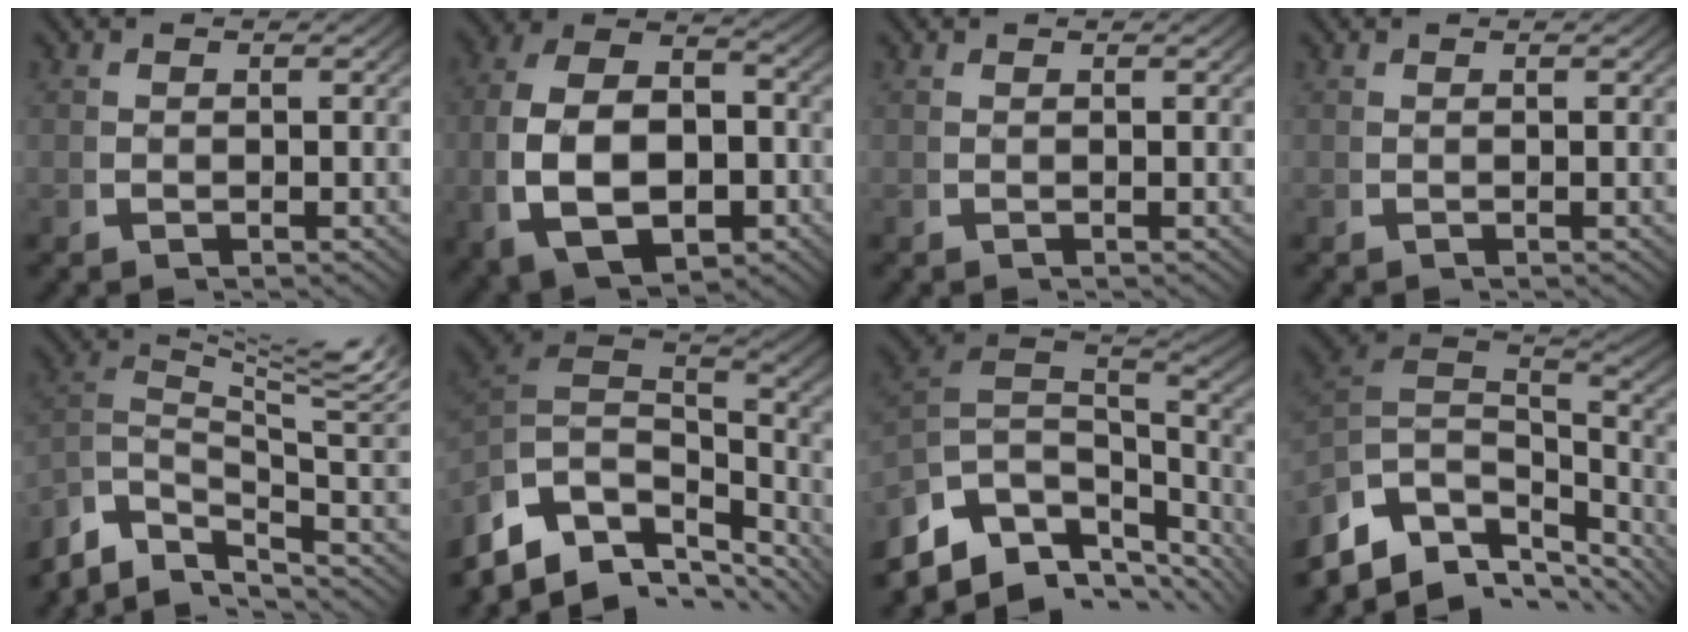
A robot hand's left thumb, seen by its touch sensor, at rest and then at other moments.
{"total": 12.8, "force": [-1.5, 8.5, 9.5], "torque": [-0.205, -0.049, 0.007]}
{"total": 0.6, "force": [0.1, -0.6, -0.1], "torque": [0.002, 0.003, 0.004]}
{"total": 0.0}
{"total": 7.5, "force": [0.5, 3.4, 6.7], "torque": [-0.120, -0.007, 0.003]}
{"total": 11.6, "force": [-2.5, 7.2, 8.7], "torque": [-0.186, -0.036, -0.005]}
{"total": 11.4, "force": [-3.4, 7.1, 8.3], "torque": [-0.201, -0.041, -0.021]}
{"total": 10.4, "force": [-2.6, 6.6, 7.7], "torque": [-0.183, -0.041, -0.009]}